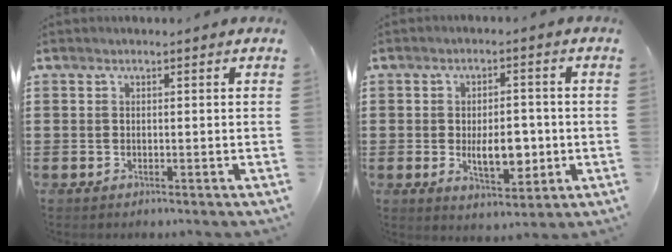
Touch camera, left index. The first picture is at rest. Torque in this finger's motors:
{"motor_torque": [1.09, 0.15, 0.58, 0.12]}